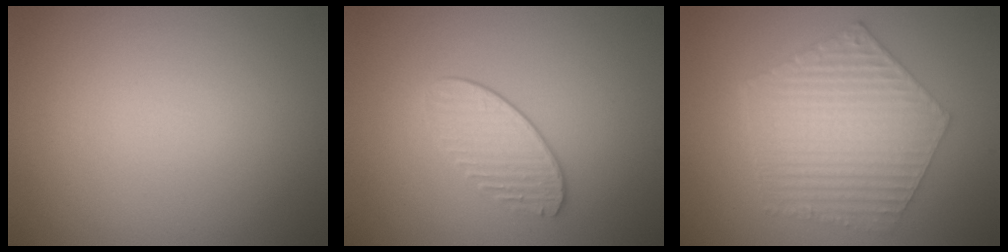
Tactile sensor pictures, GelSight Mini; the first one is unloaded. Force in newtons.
{"total": 1.9, "press": 1.5, "slide": 1.2}
{"total": 6.3, "press": 4.8, "slide": 4.1}